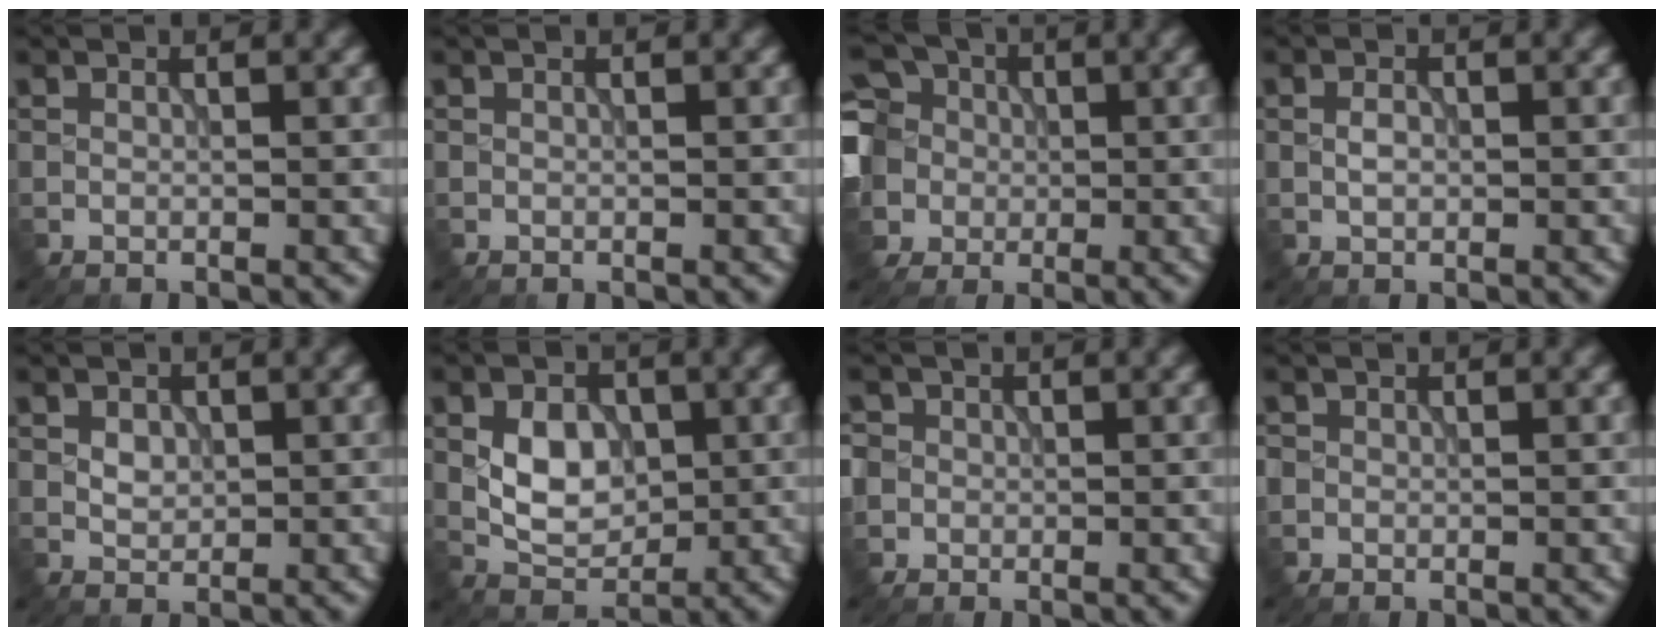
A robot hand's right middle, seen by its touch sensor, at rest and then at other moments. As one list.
[{"total": 0.0}, {"total": 10.1, "force": [-0.5, 8.7, 5.0], "torque": [-0.126, 0.016, -0.038]}, {"total": 1.2, "force": [-0.1, 0.6, 1.0], "torque": [-0.020, 0.004, -0.004]}, {"total": 1.5, "force": [0.3, 1.1, 1.0], "torque": [-0.019, 0.001, 0.007]}, {"total": 4.6, "force": [0.3, 3.2, 3.3], "torque": [-0.061, 0.000, 0.004]}, {"total": 3.3, "force": [0.3, 3.1, 0.9], "torque": [-0.010, 0.020, -0.008]}, {"total": 0.9, "force": [0.0, 0.9, 0.1], "torque": [0.005, -0.003, -0.003]}]